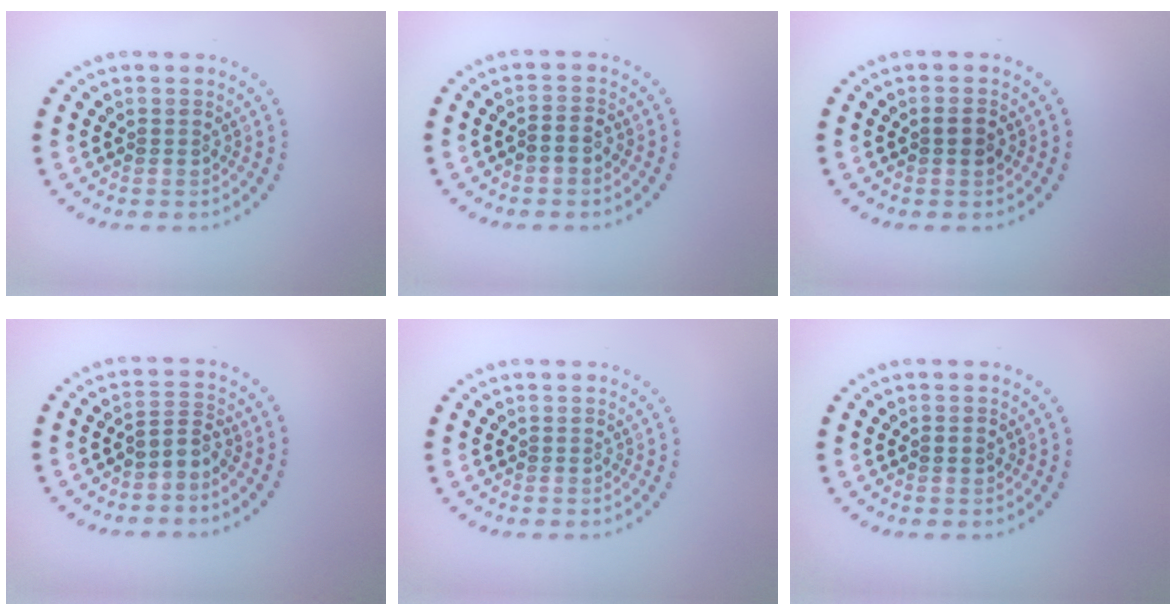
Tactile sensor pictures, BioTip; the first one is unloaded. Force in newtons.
{"total": 1.5, "press": 1.2, "slide": 0.8}
{"total": 1.2, "press": 1.2, "slide": 0.3}
{"total": 2.1, "press": 1.4, "slide": 1.6}
{"total": 0.0}
{"total": 1.0, "press": 1.0, "slide": 0.1}